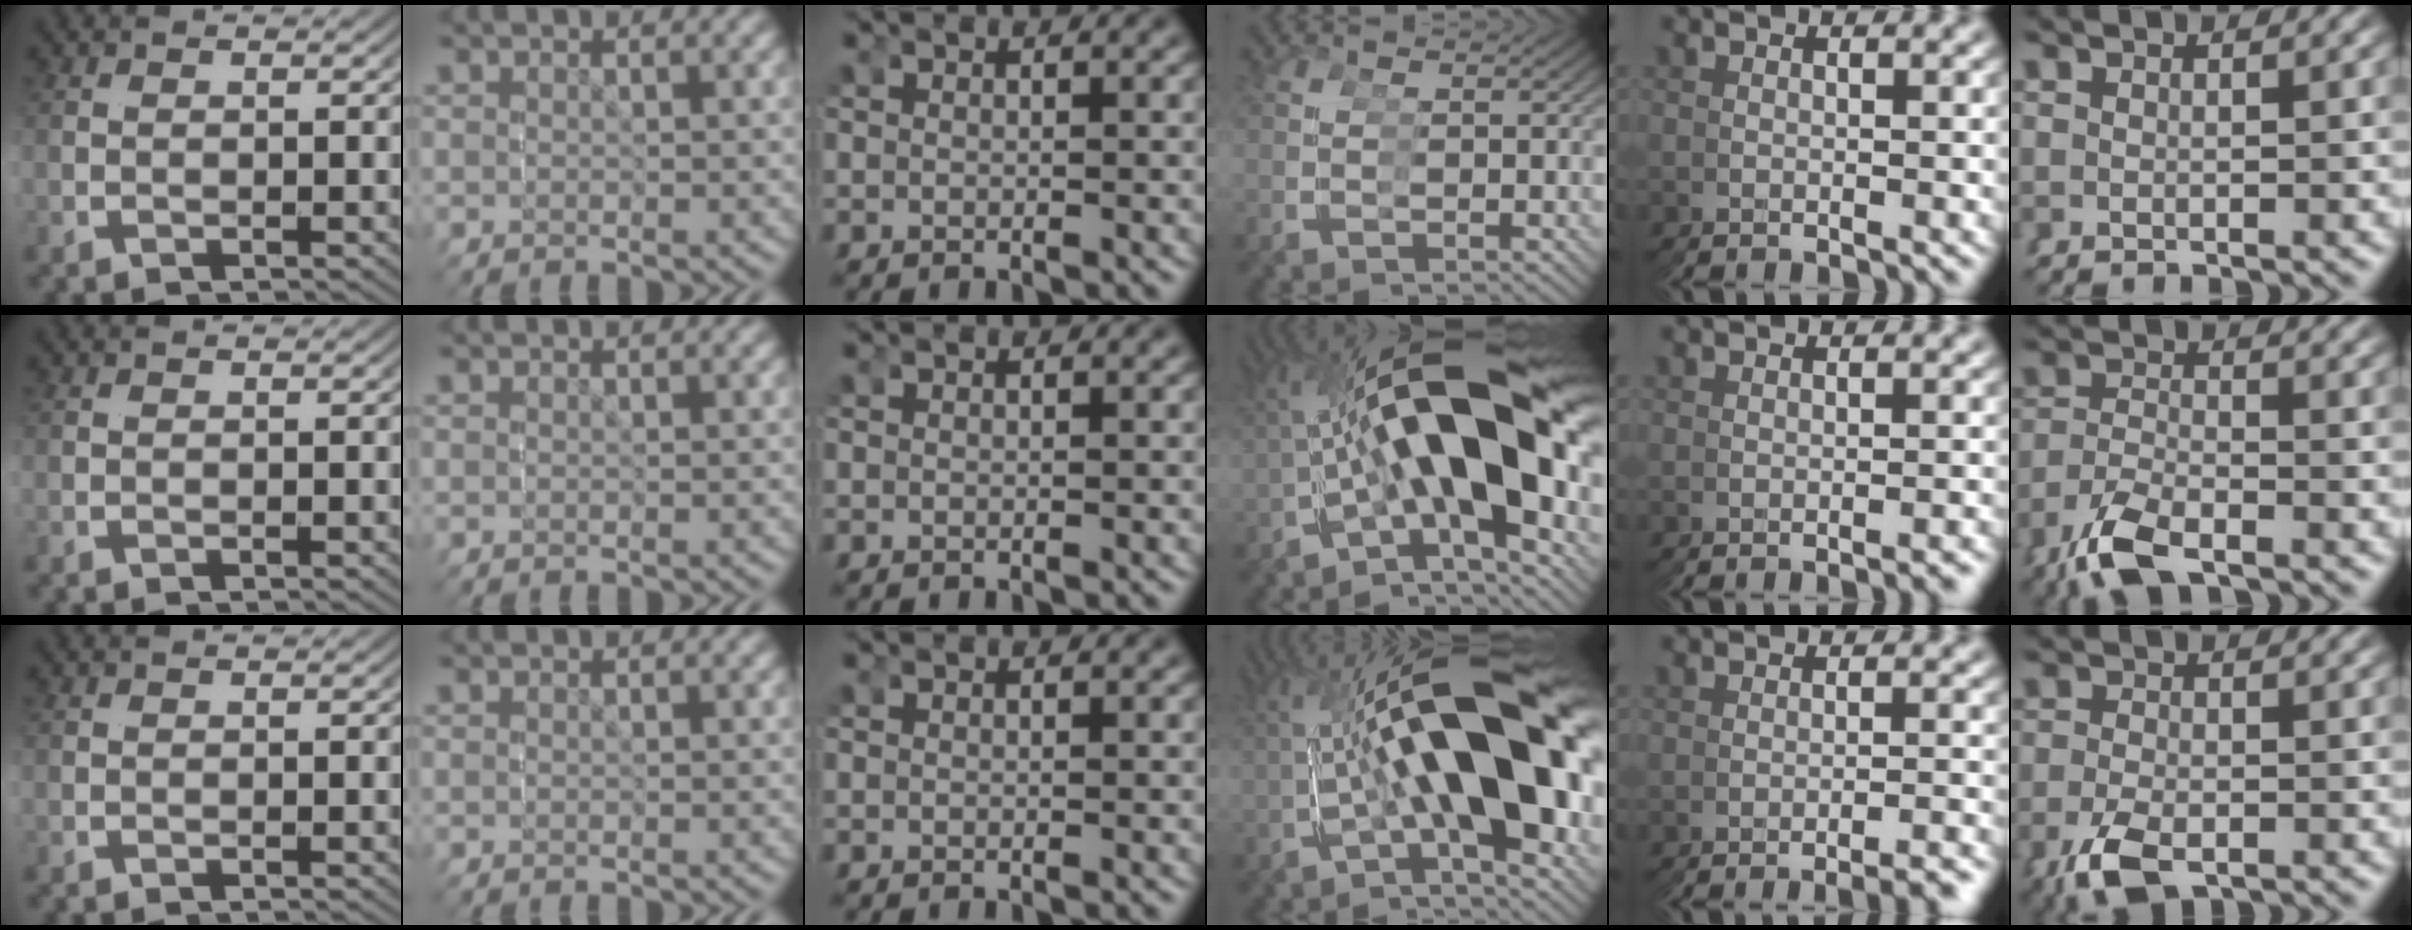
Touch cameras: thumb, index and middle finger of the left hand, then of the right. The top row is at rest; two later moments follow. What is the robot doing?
{"motion": "grasp_and_lifting", "object": "screwdriver"}